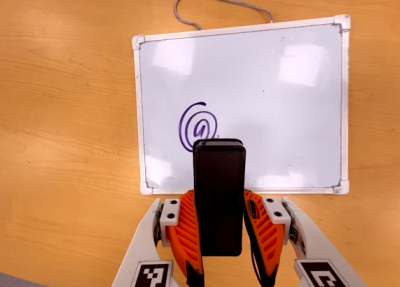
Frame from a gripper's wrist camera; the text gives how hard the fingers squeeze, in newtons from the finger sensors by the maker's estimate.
{"total": 4.7, "left": 3.2, "right": 6.2}